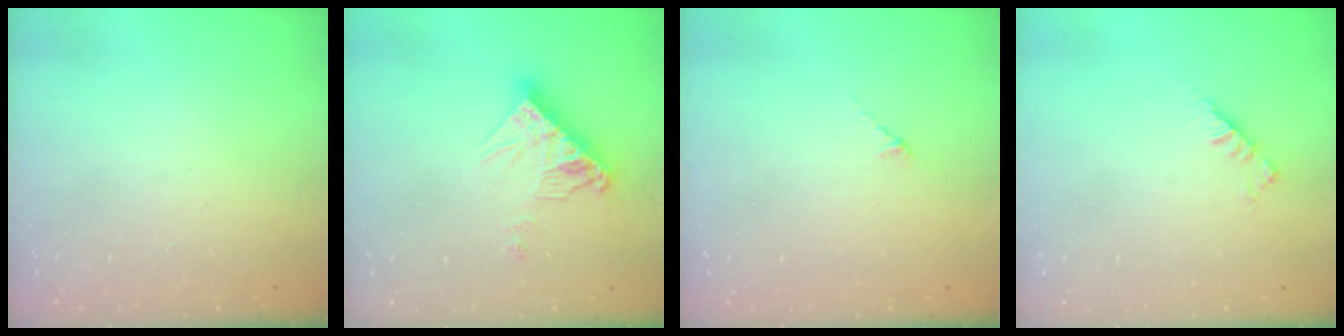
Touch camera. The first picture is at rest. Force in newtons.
{"total": 12.1, "press": 12.0, "slide": 0.9}
{"total": 2.7, "press": 2.7, "slide": 0.7}
{"total": 2.9, "press": 2.8, "slide": 0.7}